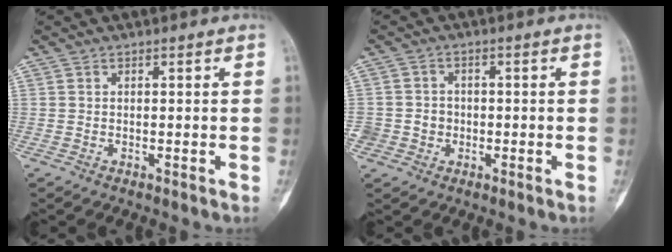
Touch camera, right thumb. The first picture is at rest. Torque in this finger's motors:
{"motor_torque": [0.89, 0.26, 0.45, -0.29, 0.11]}